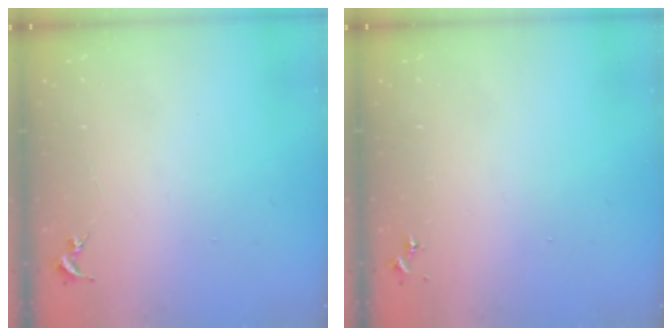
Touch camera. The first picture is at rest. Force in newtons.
{"total": 0.0}